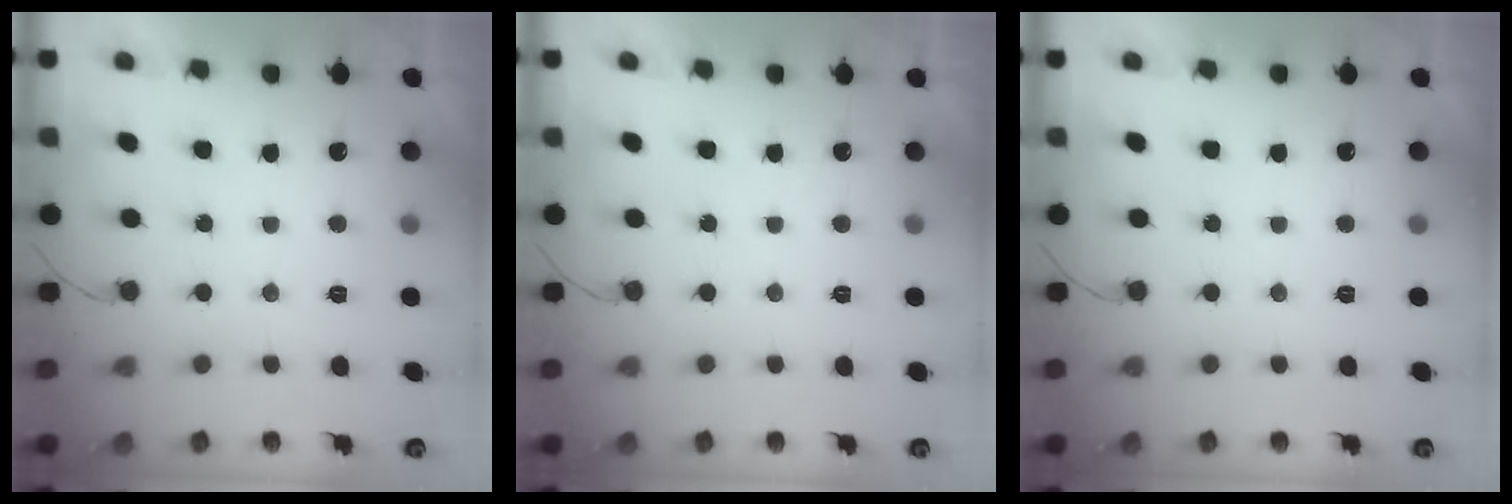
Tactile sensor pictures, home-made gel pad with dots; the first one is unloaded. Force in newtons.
{"total": 2.0, "press": 2.0, "slide": 0.1}
{"total": 0.0}